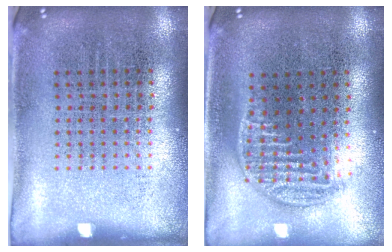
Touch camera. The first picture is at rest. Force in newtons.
{"total": 1.3, "press": 1.1, "slide": 0.7}